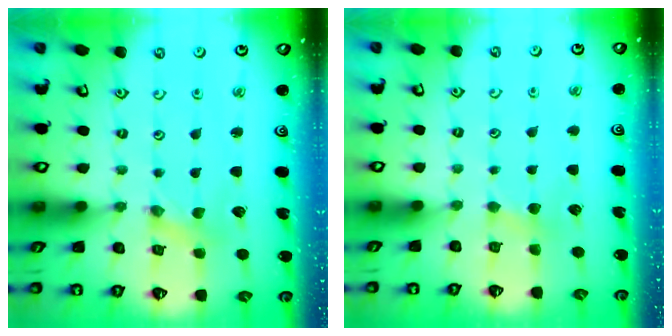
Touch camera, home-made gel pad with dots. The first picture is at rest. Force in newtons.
{"total": 2.8, "press": 2.8, "slide": 0.3}